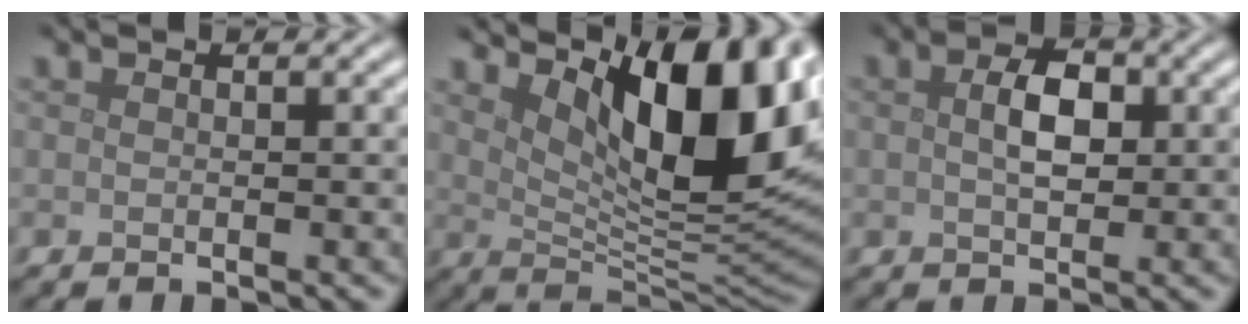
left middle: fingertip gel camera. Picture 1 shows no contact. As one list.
[{"total": 11.9, "force": [4.6, 4.6, 10.0], "torque": [-0.143, -0.009, 0.080]}, {"total": 3.3, "force": [0.5, 1.9, 2.6], "torque": [-0.053, 0.004, 0.007]}]